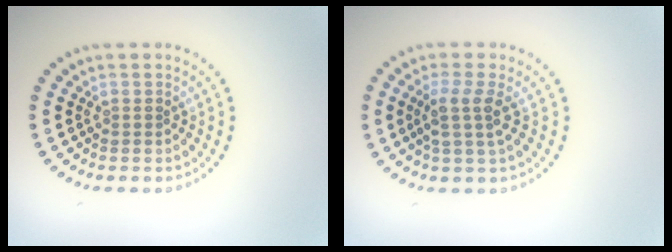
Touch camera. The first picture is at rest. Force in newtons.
{"total": 2.5, "press": 2.0, "slide": 1.6}